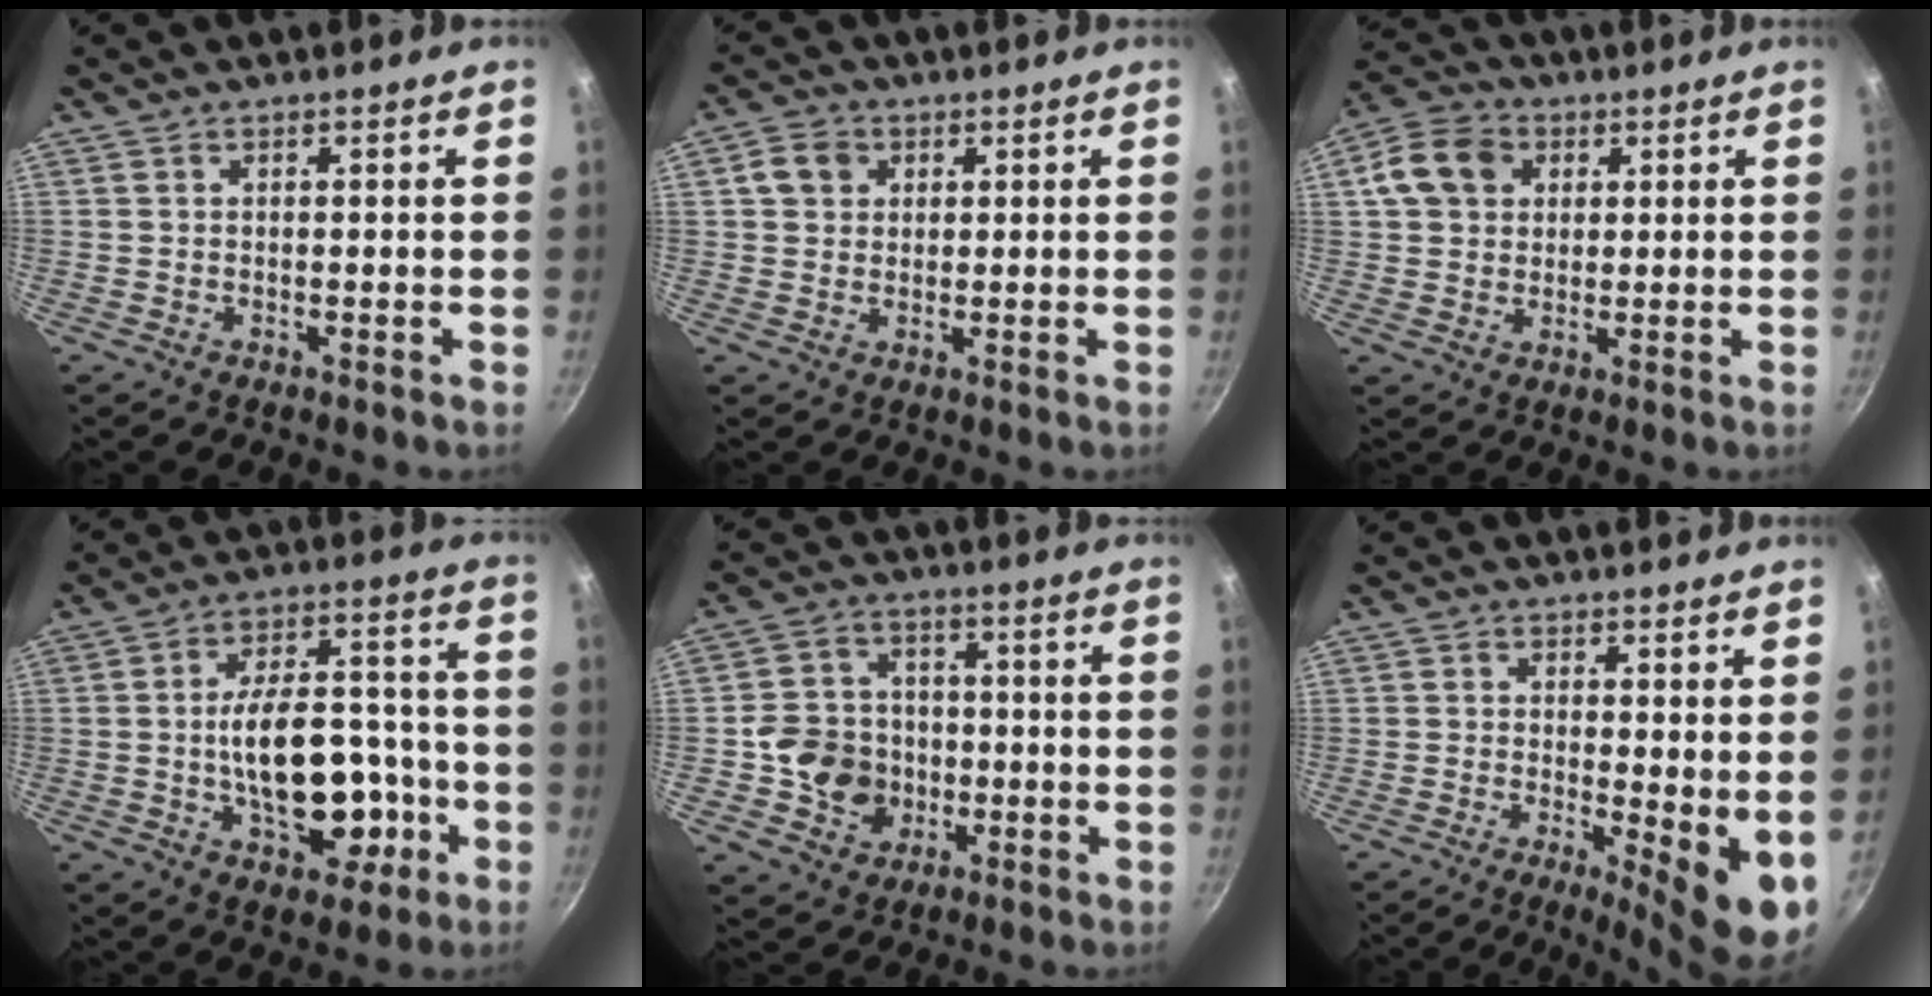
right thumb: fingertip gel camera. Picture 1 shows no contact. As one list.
[{"total": 5.0, "force": [1.5, 4.3, 2.1], "torque": [-0.019, 0.004, 0.023]}, {"total": 9.5, "force": [2.8, 7.8, 4.8], "torque": [-0.065, 0.010, 0.038]}, {"total": 18.5, "force": [-3.8, 10.8, 14.5], "torque": [-0.182, 0.043, -0.043]}, {"total": 11.0, "force": [-1.8, 9.9, 4.4], "torque": [-0.049, 0.027, -0.032]}, {"total": 8.8, "force": [-0.1, 2.7, 8.3], "torque": [-0.103, -0.021, 0.002]}]